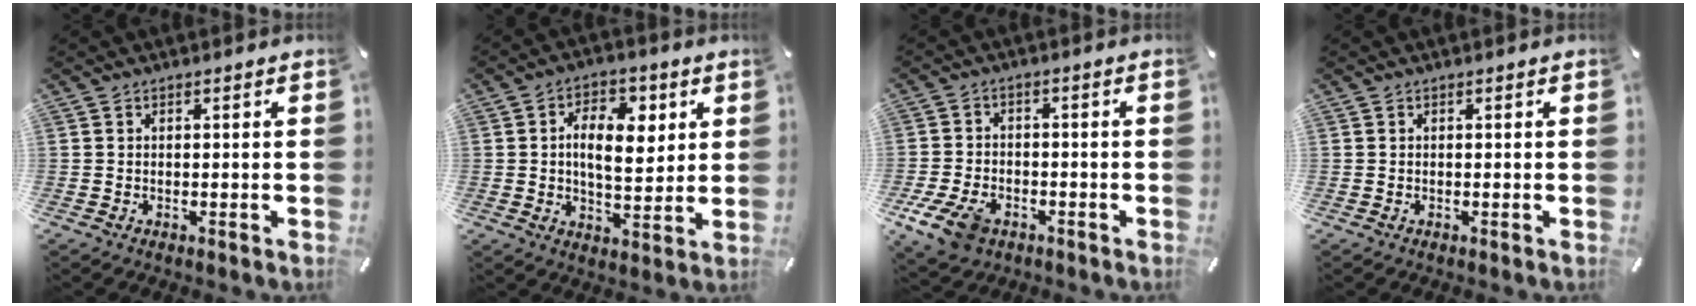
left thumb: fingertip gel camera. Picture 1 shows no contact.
{"total": 11.0, "force": [2.6, 6.5, 8.5], "torque": [-0.123, 0.001, 0.040]}
{"total": 8.8, "force": [-4.4, 5.8, 5.0], "torque": [-0.118, 0.013, -0.081]}
{"total": 0.0}